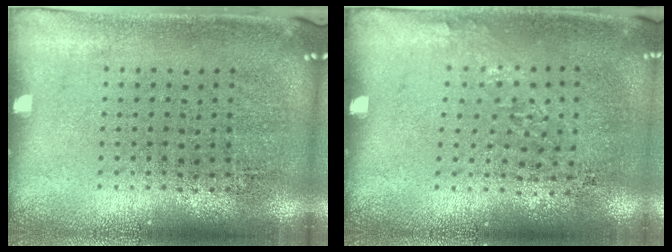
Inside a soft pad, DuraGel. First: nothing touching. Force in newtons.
{"total": 0.9, "press": 0.7, "slide": 0.7}